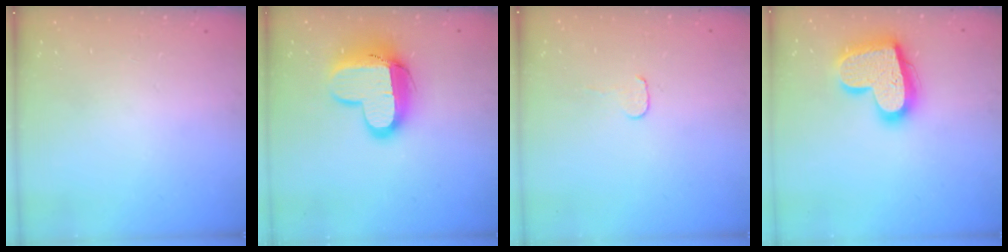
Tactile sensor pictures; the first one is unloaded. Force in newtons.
{"total": 14.0, "press": 13.9, "slide": 1.4}
{"total": 3.5, "press": 3.5, "slide": 0.4}
{"total": 20.1, "press": 20.0, "slide": 1.7}